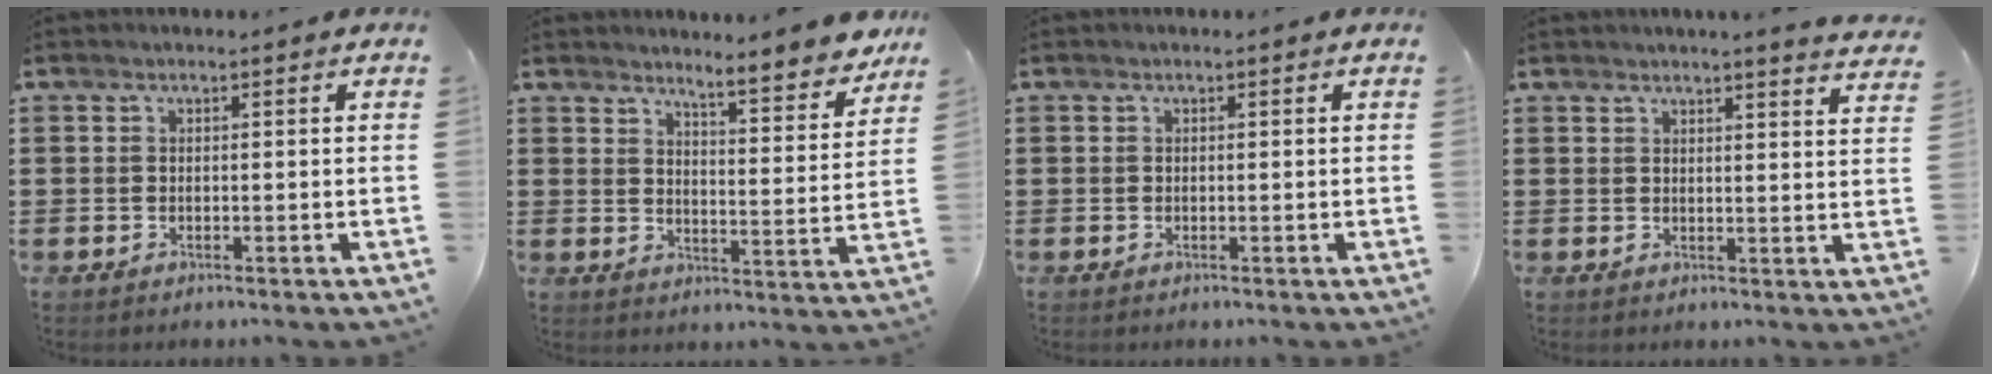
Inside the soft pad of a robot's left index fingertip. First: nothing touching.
{"total": 5.9, "force": [5.5, -0.2, 1.9], "torque": [-0.044, -0.041, 0.091]}
{"total": 0.0}
{"total": 3.0, "force": [2.9, -0.8, 0.4], "torque": [-0.016, -0.012, 0.053]}